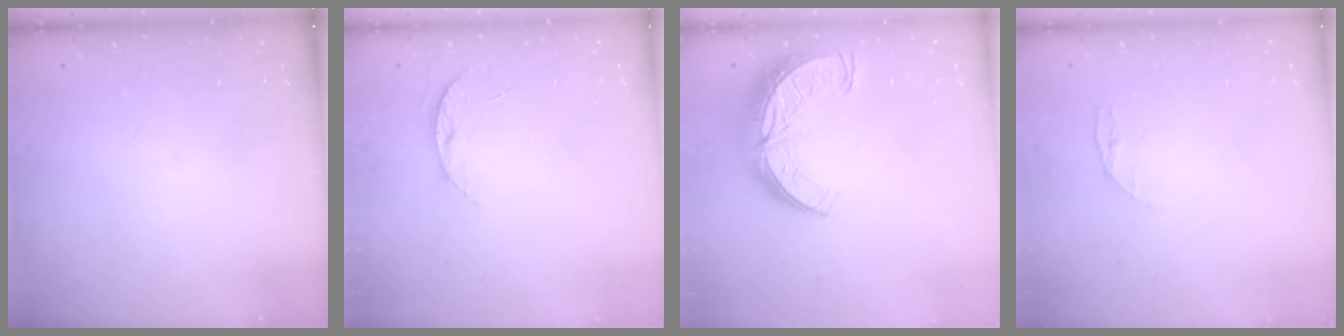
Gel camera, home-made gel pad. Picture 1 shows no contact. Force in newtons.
{"total": 5.8, "press": 5.8, "slide": 0.6}
{"total": 13.4, "press": 13.4, "slide": 1.0}
{"total": 3.4, "press": 3.4, "slide": 0.4}